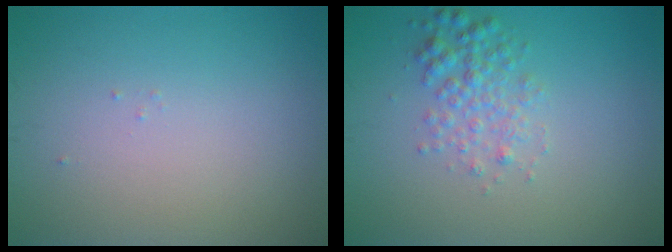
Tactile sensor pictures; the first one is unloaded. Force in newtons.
{"total": 2.5, "press": 2.5, "slide": 0.0}